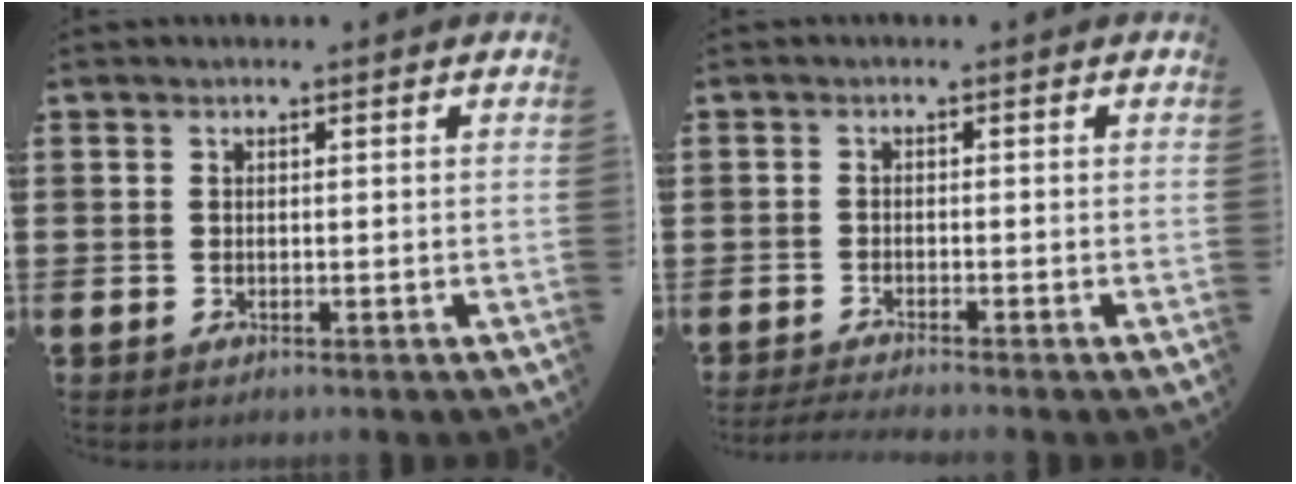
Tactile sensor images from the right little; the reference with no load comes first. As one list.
[{"total": 1.4, "force": [-1.2, -0.1, 0.7], "torque": [-0.009, 0.001, -0.024]}]